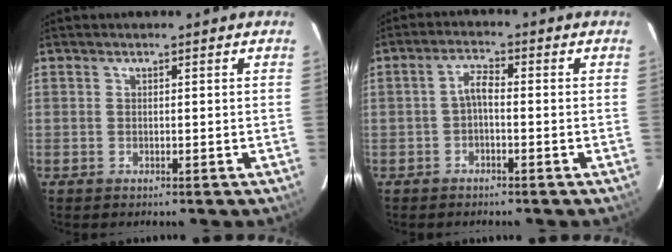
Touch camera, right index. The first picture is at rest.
{"total": 2.3, "force": [-0.8, 0.8, 2.0], "torque": [-0.043, 0.009, -0.017]}